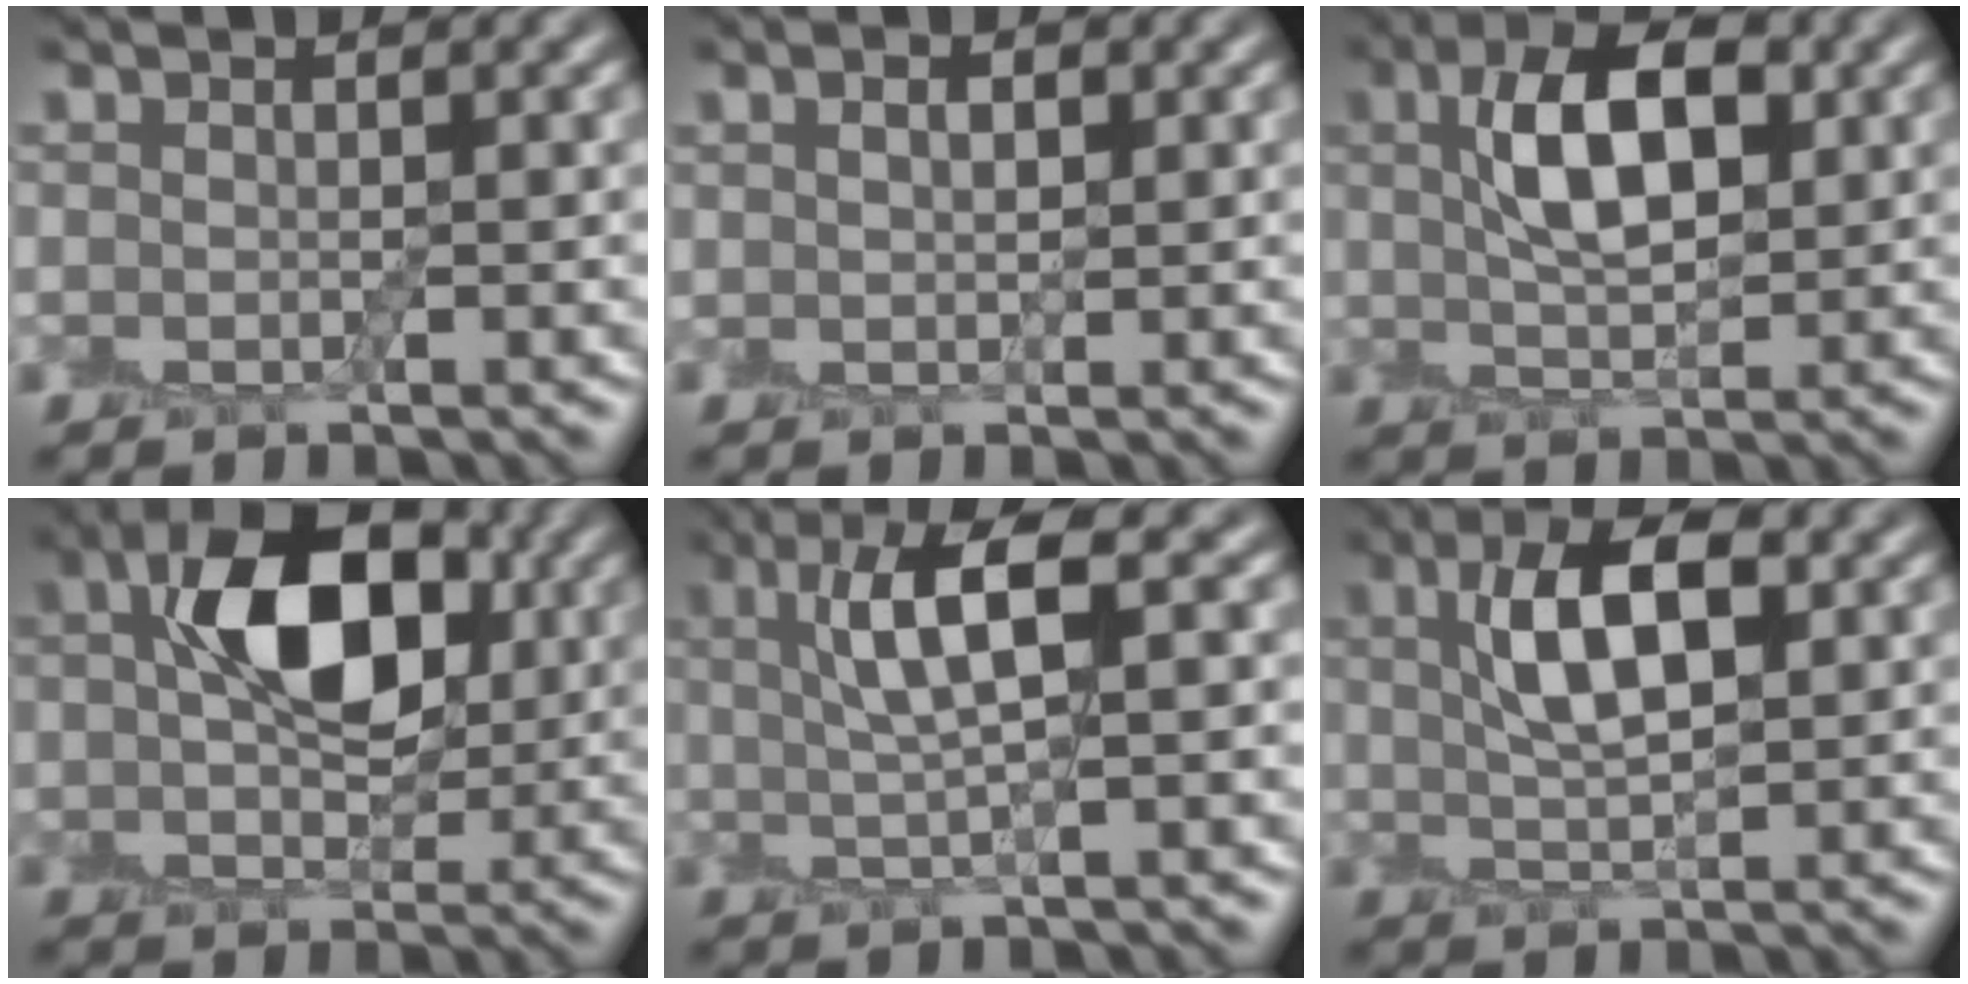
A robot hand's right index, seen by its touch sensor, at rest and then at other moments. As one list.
[{"total": 1.4, "force": [0.7, 0.8, 0.9], "torque": [-0.018, 0.003, 0.018]}, {"total": 6.1, "force": [1.7, 2.8, 5.2], "torque": [-0.100, 0.011, 0.029]}, {"total": 8.9, "force": [2.0, 5.4, 6.7], "torque": [-0.116, 0.010, 0.029]}, {"total": 5.2, "force": [1.4, 0.8, 4.9], "torque": [-0.094, 0.006, 0.026]}, {"total": 5.7, "force": [1.9, 2.0, 4.9], "torque": [-0.097, 0.011, 0.032]}]